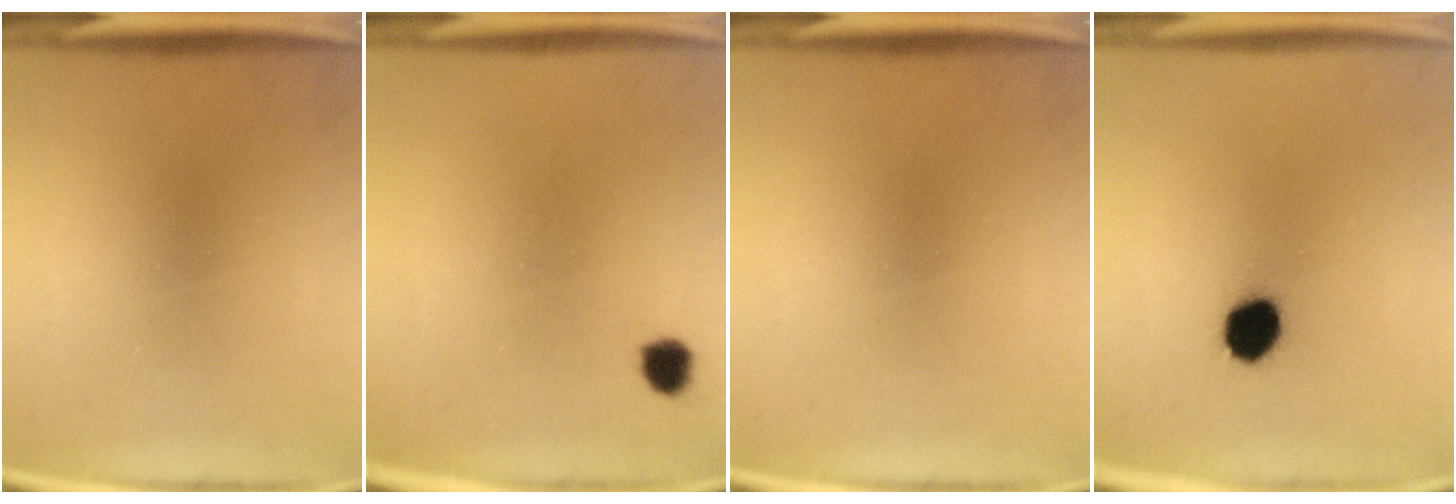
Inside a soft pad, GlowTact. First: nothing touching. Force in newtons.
{"total": 2.4}
{"total": 0.0}
{"total": 7.2}